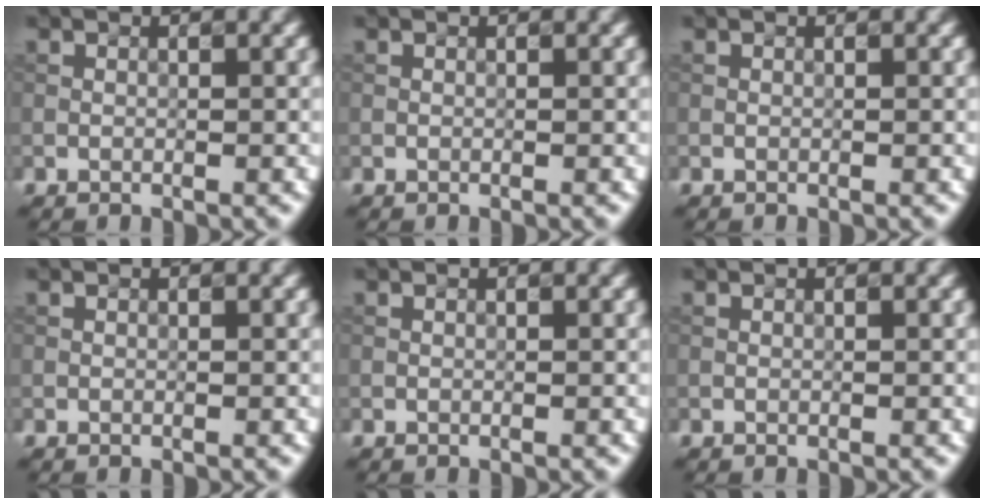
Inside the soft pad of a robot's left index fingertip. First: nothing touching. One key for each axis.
{"total": 0.0}
{"total": 0.0}
{"total": 0.0}
{"total": 0.0}
{"total": 0.0}